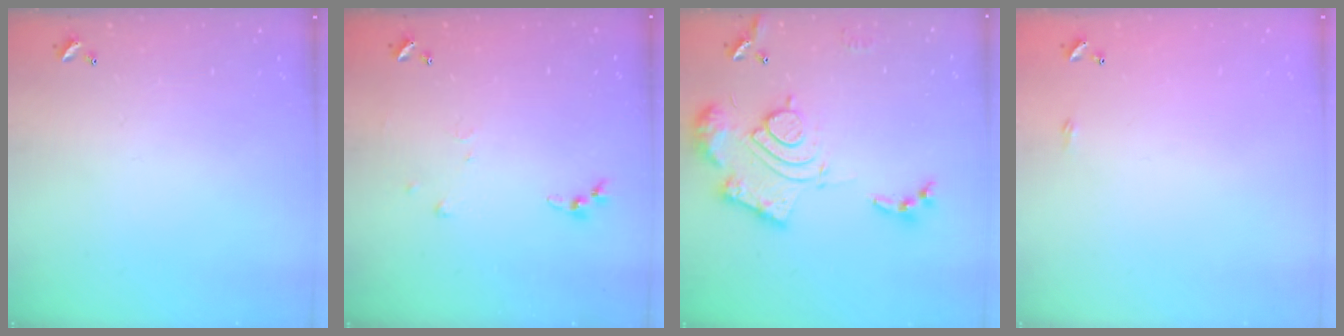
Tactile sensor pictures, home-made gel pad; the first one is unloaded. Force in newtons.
{"total": 5.1, "press": 5.0, "slide": 0.8}
{"total": 19.2, "press": 19.1, "slide": 1.8}
{"total": 2.2, "press": 2.1, "slide": 0.4}